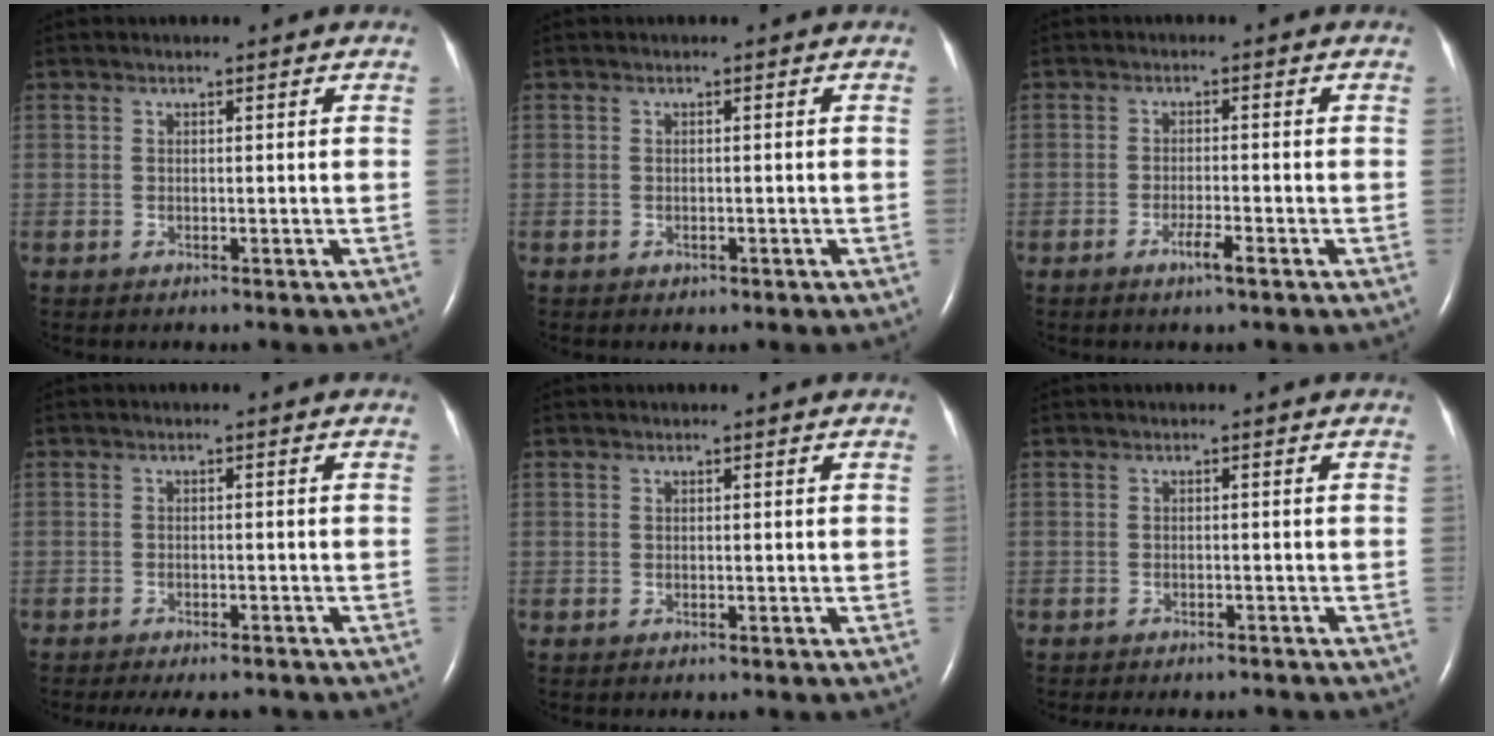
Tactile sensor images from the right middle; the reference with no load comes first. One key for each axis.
{"total": 0.7, "fx": -0.3, "fy": 0.5, "fz": 0.4, "tx": -0.005, "ty": 0.000, "tz": 0.000}
{"total": 2.7, "fx": -1.6, "fy": 0.1, "fz": 2.1, "tx": -0.039, "ty": -0.003, "tz": -0.028}
{"total": 7.7, "fx": -6.8, "fy": 2.1, "fz": 3.0, "tx": -0.037, "ty": -0.011, "tz": -0.085}
{"total": 0.0}
{"total": 6.0, "fx": -5.5, "fy": 1.6, "fz": 2.0, "tx": -0.022, "ty": -0.006, "tz": -0.067}